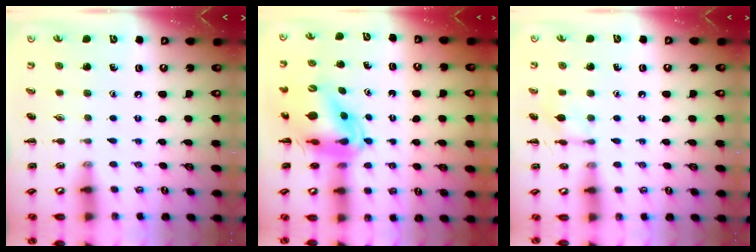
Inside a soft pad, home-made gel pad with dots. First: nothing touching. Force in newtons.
{"total": 8.0, "press": 7.6, "slide": 2.6}
{"total": 6.8, "press": 6.7, "slide": 1.5}